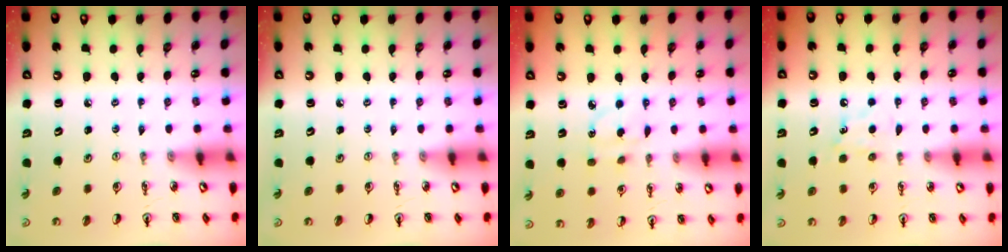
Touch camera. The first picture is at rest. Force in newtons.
{"total": 0.0}
{"total": 3.7, "press": 3.6, "slide": 0.9}
{"total": 5.9, "press": 5.9, "slide": 0.6}